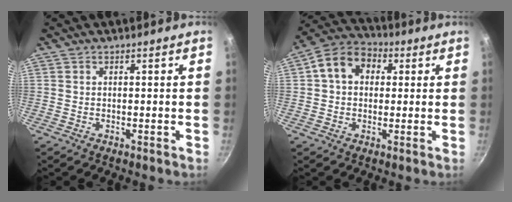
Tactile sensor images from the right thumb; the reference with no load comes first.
{"total": 10.4, "force": [2.3, 8.0, 6.3], "torque": [-0.076, 0.025, 0.016]}